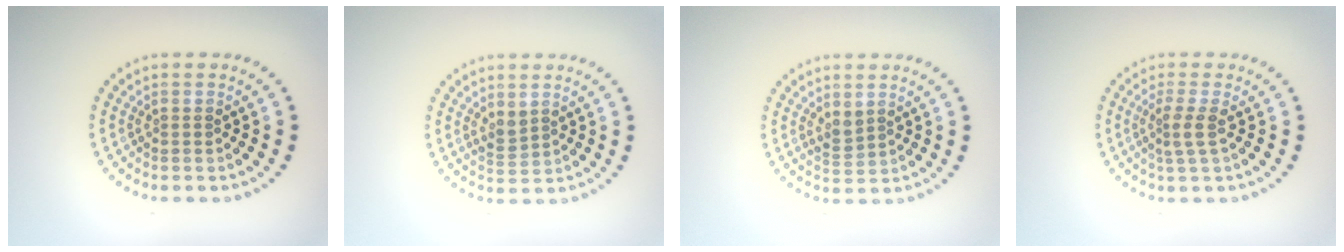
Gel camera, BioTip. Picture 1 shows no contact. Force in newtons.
{"total": 1.3, "press": 1.3, "slide": 0.5}
{"total": 1.3, "press": 1.3, "slide": 0.5}
{"total": 1.9, "press": 1.4, "slide": 1.3}